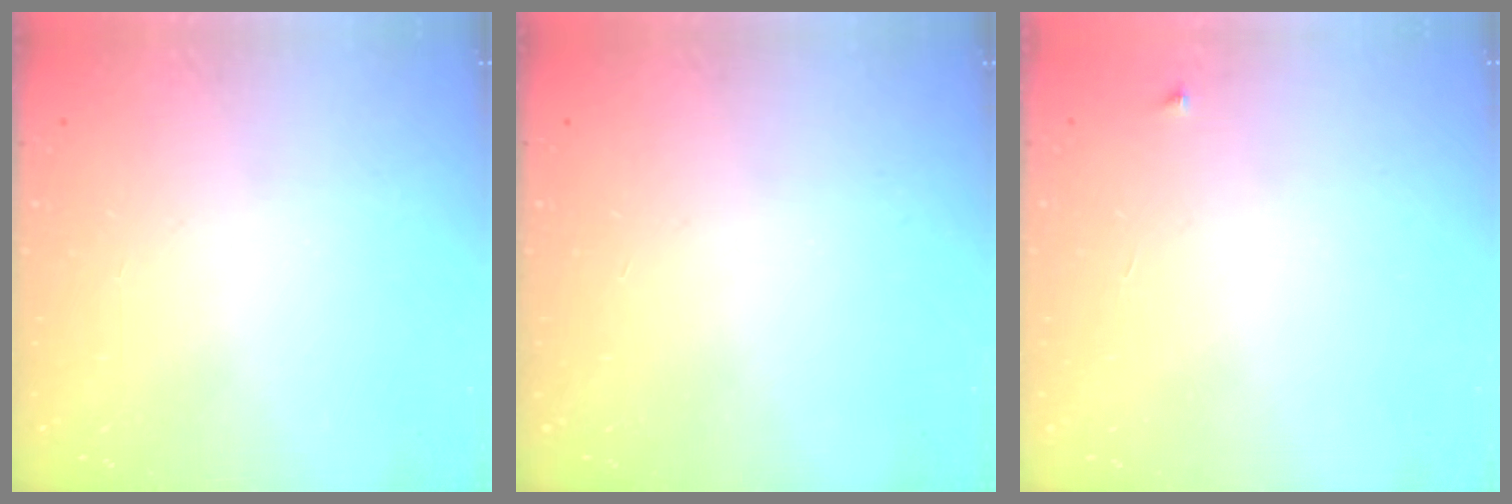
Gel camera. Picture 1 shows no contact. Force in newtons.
{"total": 0.0}
{"total": 2.5, "press": 2.4, "slide": 0.4}